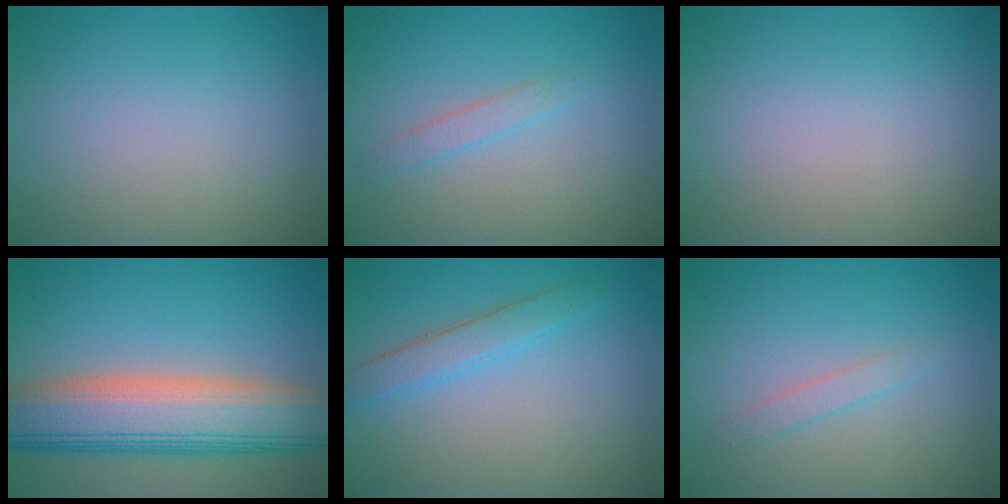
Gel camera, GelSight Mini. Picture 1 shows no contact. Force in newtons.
{"total": 1.3, "press": 1.3, "slide": 0.0}
{"total": 0.0}
{"total": 10.7, "press": 10.7, "slide": 0.4}
{"total": 2.4, "press": 2.4, "slide": 0.1}
{"total": 1.1, "press": 1.1, "slide": 0.1}